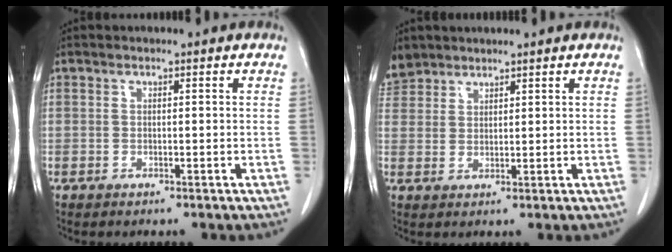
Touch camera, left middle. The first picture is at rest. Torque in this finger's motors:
{"motor_torque": [0.38, -0.39, 0.45, 0.09]}